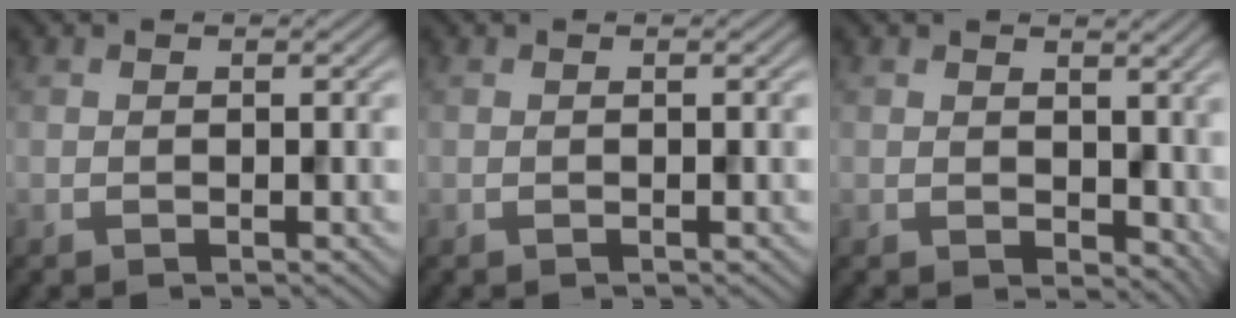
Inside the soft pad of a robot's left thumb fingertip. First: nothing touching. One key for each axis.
{"total": 0.0}
{"total": 5.4, "fx": 1.5, "fy": 3.7, "fz": 3.5, "tx": -0.066, "ty": -0.014, "tz": 0.033}